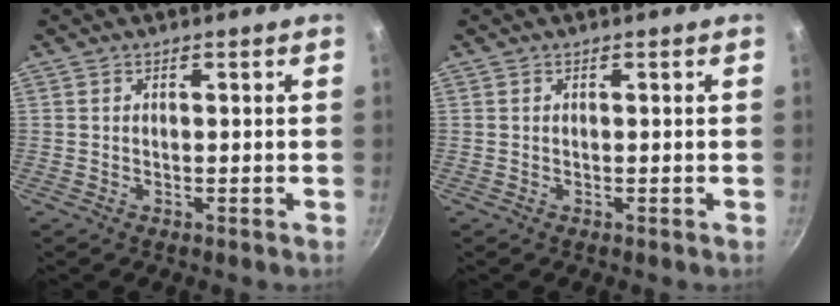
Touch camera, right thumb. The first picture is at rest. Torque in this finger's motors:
{"motor_torque": [-0.07, -0.07, 0.01, -0.01, 0.00]}